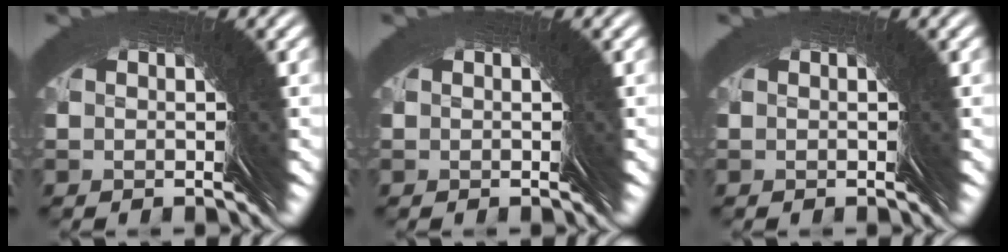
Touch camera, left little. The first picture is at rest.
{"total": 0.0}
{"total": 0.0}